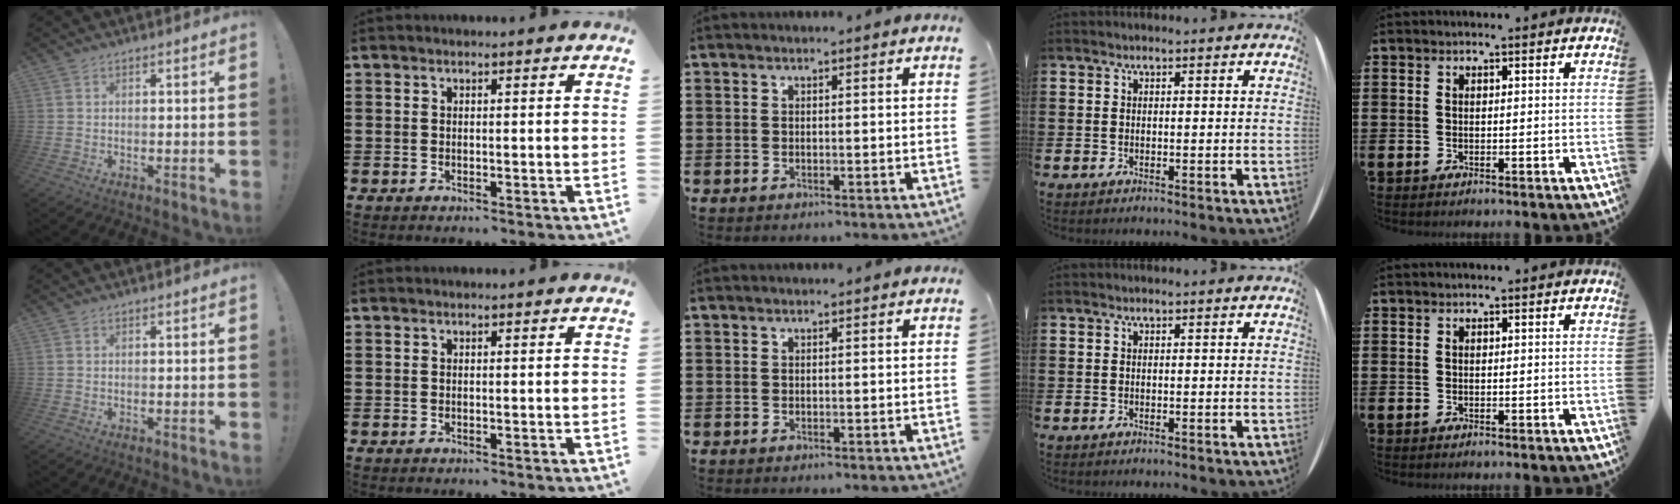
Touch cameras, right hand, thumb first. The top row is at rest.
{}